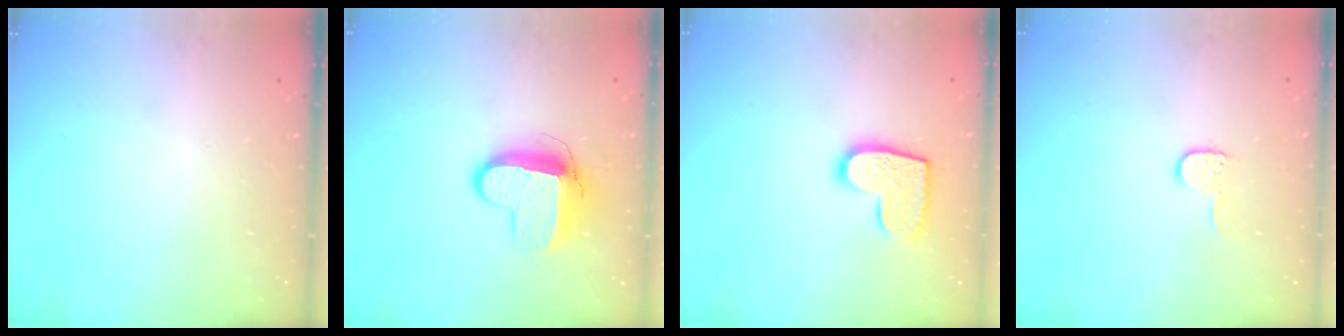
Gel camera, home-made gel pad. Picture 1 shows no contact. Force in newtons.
{"total": 11.1, "press": 11.0, "slide": 0.9}
{"total": 12.1, "press": 12.0, "slide": 0.6}
{"total": 5.1, "press": 5.0, "slide": 0.5}